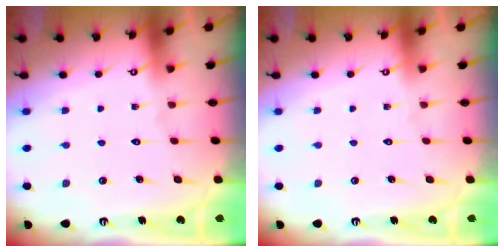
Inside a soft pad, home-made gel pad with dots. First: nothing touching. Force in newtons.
{"total": 0.0}